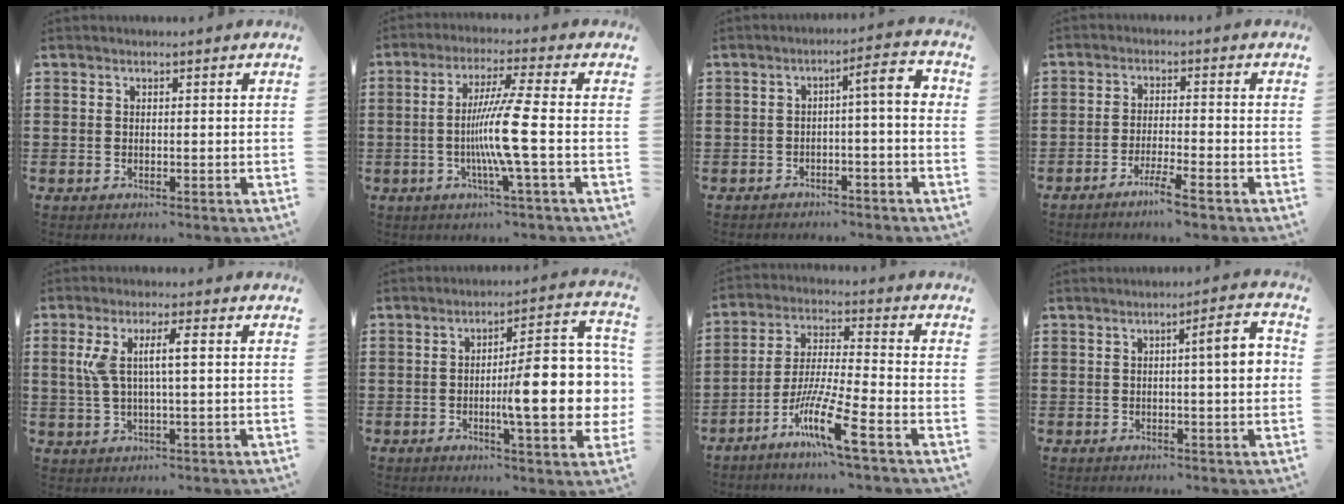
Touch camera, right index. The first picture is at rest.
{"total": 8.6, "force": [-1.6, -1.0, 8.4], "torque": [-0.162, -0.017, -0.037]}
{"total": 4.8, "force": [-1.0, 0.6, 4.6], "torque": [-0.081, -0.002, -0.025]}
{"total": 3.9, "force": [-3.2, -0.3, 2.3], "torque": [-0.044, -0.007, -0.058]}
{"total": 6.0, "force": [0.9, 1.0, 5.9], "torque": [-0.133, -0.006, 0.003]}
{"total": 13.9, "force": [-1.6, 3.3, 13.4], "torque": [-0.181, -0.014, -0.029]}
{"total": 10.1, "force": [-6.2, 0.8, 7.9], "torque": [-0.169, -0.010, -0.121]}
{"total": 5.8, "force": [0.5, 0.7, 5.7], "torque": [-0.079, -0.008, 0.000]}